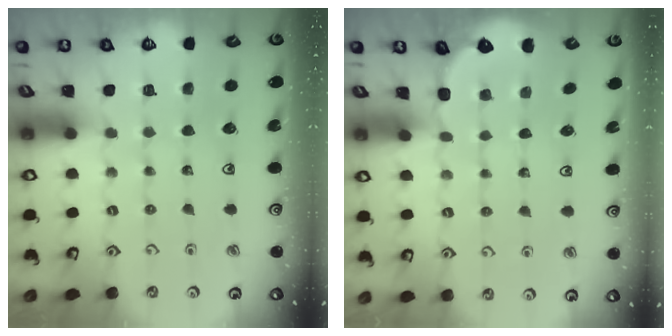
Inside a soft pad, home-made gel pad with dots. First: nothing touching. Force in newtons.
{"total": 1.6, "press": 0.9, "slide": 1.3}